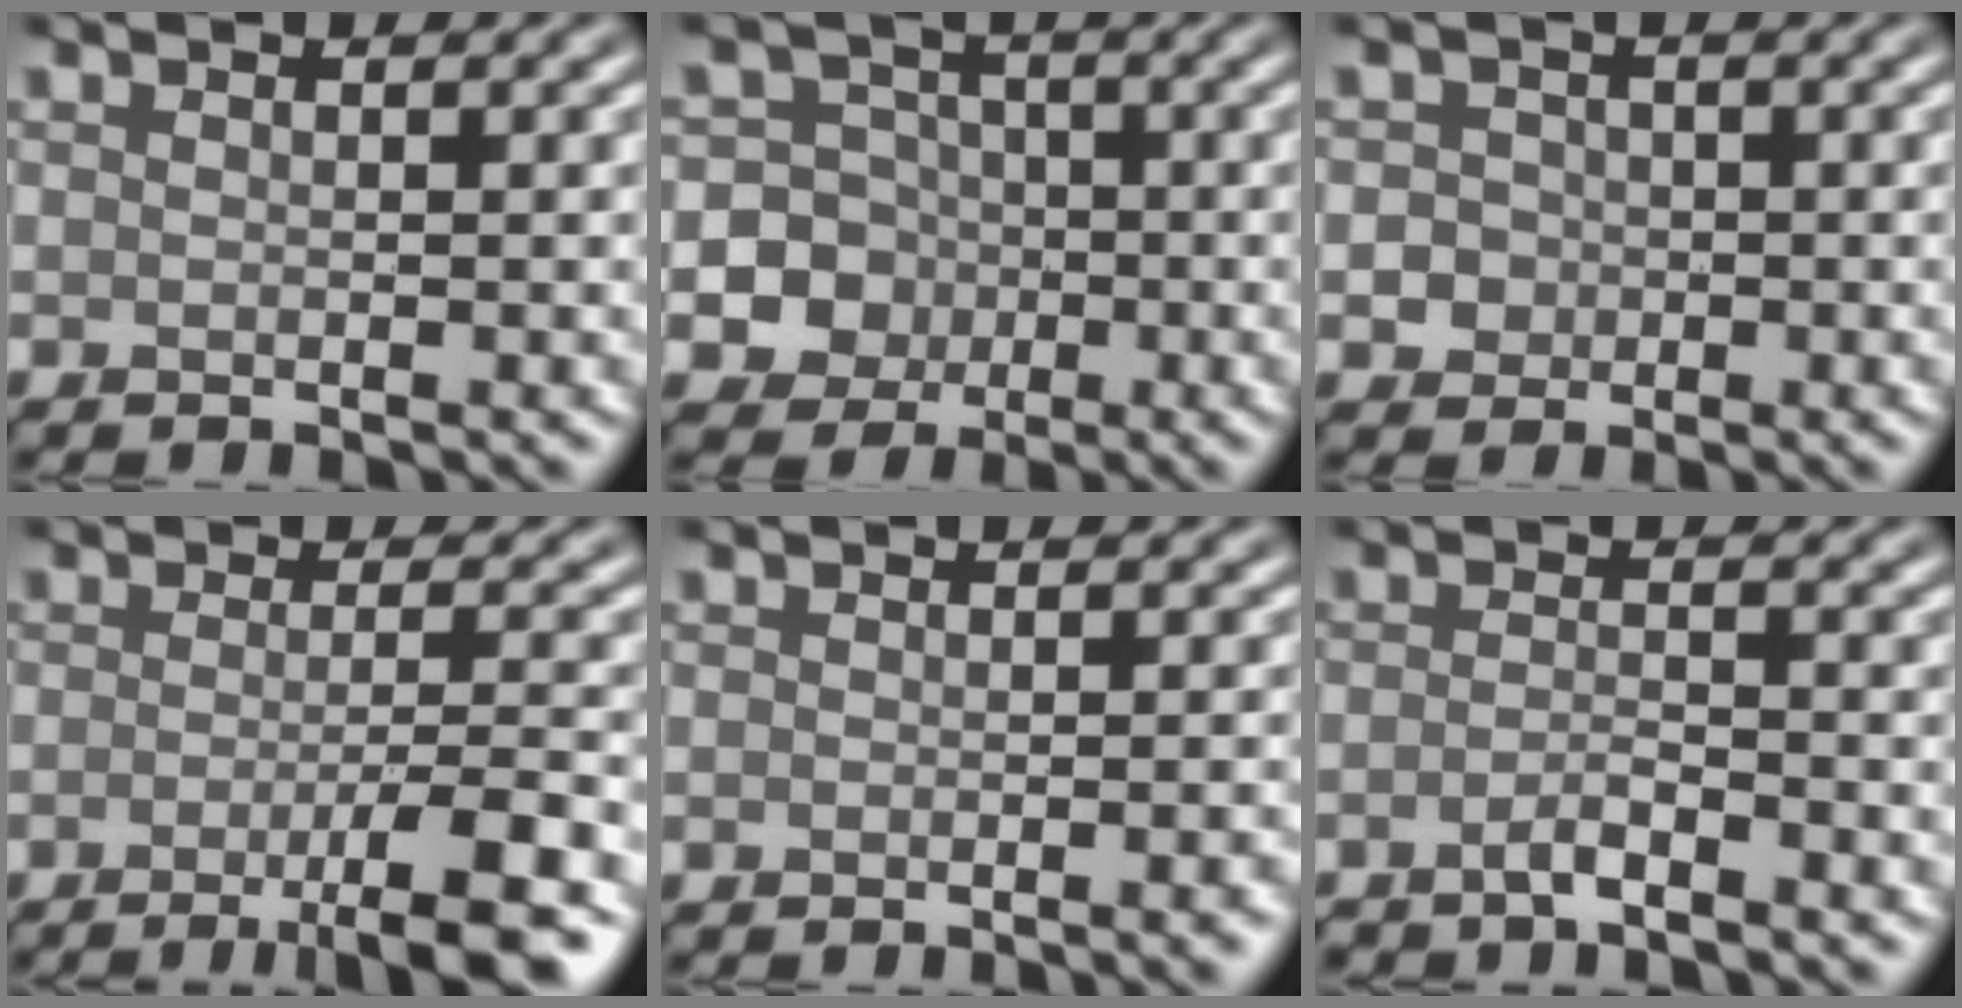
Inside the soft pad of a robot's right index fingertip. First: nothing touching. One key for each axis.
{"total": 8.4, "fx": -2.2, "fy": 8.0, "fz": 1.5, "tx": -0.028, "ty": 0.008, "tz": -0.064}
{"total": 2.3, "fx": -0.4, "fy": 2.2, "fz": 0.6, "tx": 0.006, "ty": 0.004, "tz": -0.013}
{"total": 6.0, "fx": -3.0, "fy": 0.9, "fz": 5.2, "tx": -0.071, "ty": -0.005, "tz": -0.052}
{"total": 1.6, "fx": -1.1, "fy": 0.3, "fz": 1.1, "tx": -0.012, "ty": -0.003, "tz": -0.013}
{"total": 1.8, "fx": -1.5, "fy": 0.1, "fz": 1.0, "tx": -0.020, "ty": 0.002, "tz": -0.034}